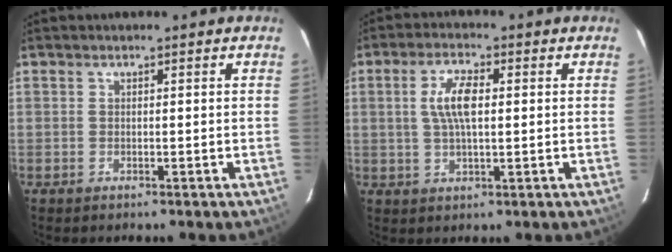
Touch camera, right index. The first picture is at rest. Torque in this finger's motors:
{"motor_torque": [0.72, 0.01, 0.63, 0.14]}